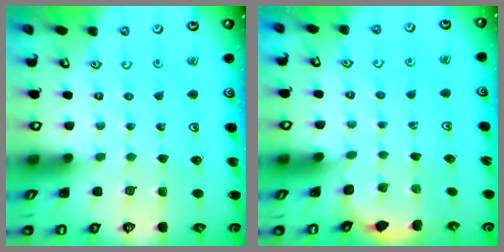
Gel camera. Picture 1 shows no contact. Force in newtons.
{"total": 2.0, "press": 1.7, "slide": 1.1}